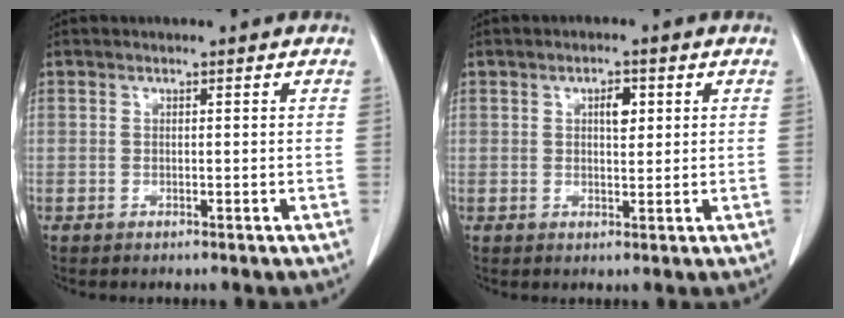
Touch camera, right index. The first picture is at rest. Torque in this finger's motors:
{"motor_torque": [0.17, 0.08, 0.06, 0.02]}